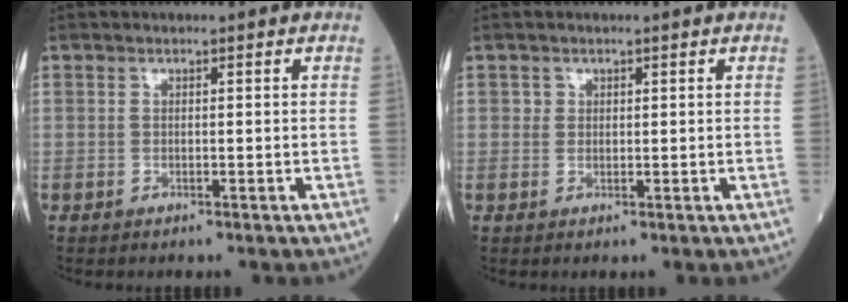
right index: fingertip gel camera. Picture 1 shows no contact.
{"total": 0.9, "force": [0.3, 0.8, 0.1], "torque": [0.008, 0.001, 0.001]}